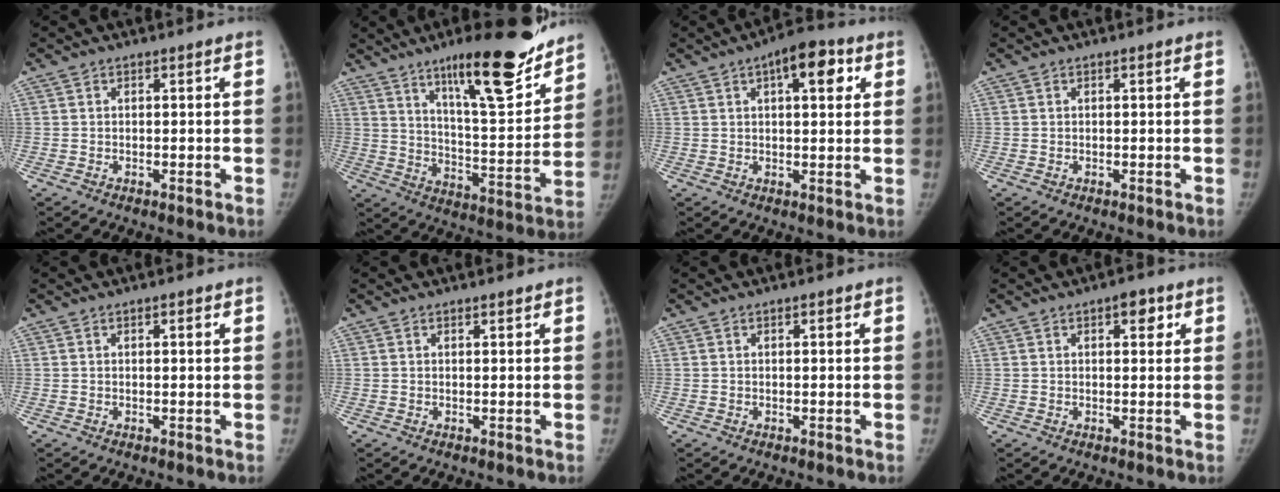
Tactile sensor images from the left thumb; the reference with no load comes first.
{"total": 22.2, "force": [15.3, 5.0, 15.3], "torque": [-0.194, -0.086, 0.241]}
{"total": 8.9, "force": [3.7, 3.7, 7.2], "torque": [-0.081, 0.004, 0.047]}
{"total": 0.0}
{"total": 1.2, "force": [0.6, 0.3, 1.0], "torque": [-0.015, 0.000, 0.008]}
{"total": 0.9, "force": [0.7, 0.3, 0.4], "torque": [-0.007, -0.005, 0.012]}
{"total": 0.7, "force": [0.4, 0.3, 0.6], "torque": [-0.008, 0.000, 0.006]}
{"total": 3.6, "force": [1.7, 1.8, 2.6], "torque": [-0.019, -0.003, 0.020]}